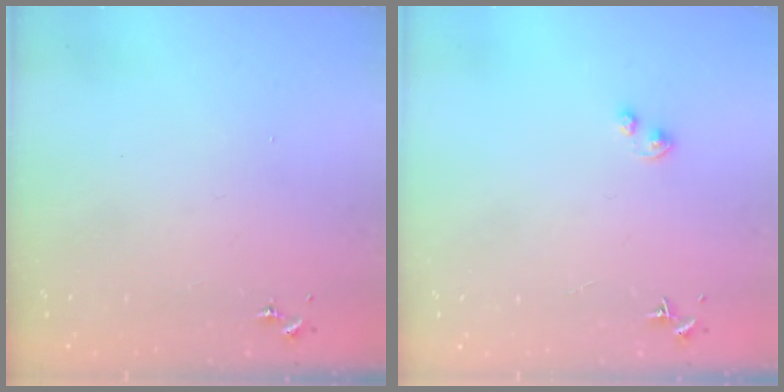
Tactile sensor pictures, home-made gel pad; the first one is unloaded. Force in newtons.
{"total": 1.5, "press": 1.5, "slide": 0.4}